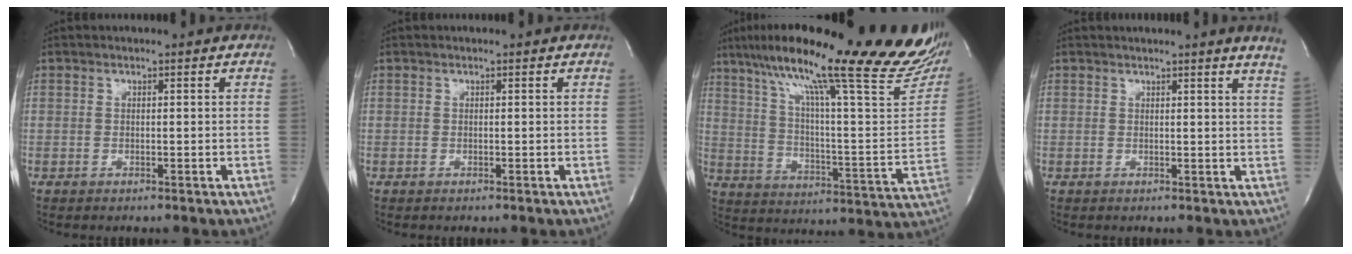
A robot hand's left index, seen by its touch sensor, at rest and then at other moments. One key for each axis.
{"total": 0.0}
{"total": 33.3, "fx": 25.1, "fy": 3.7, "fz": 21.5, "tx": -0.267, "ty": -0.026, "tz": 0.340}
{"total": 4.4, "fx": 3.8, "fy": -1.3, "fz": 1.8, "tx": -0.023, "ty": -0.029, "tz": 0.021}